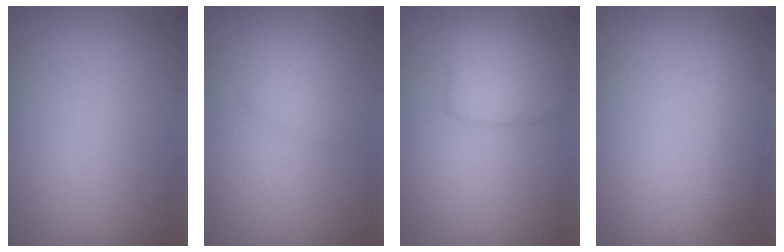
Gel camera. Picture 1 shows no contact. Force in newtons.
{"total": 1.3, "press": 1.3, "slide": 0.1}
{"total": 3.1, "press": 3.1, "slide": 0.1}
{"total": 2.5, "press": 2.5, "slide": 0.2}